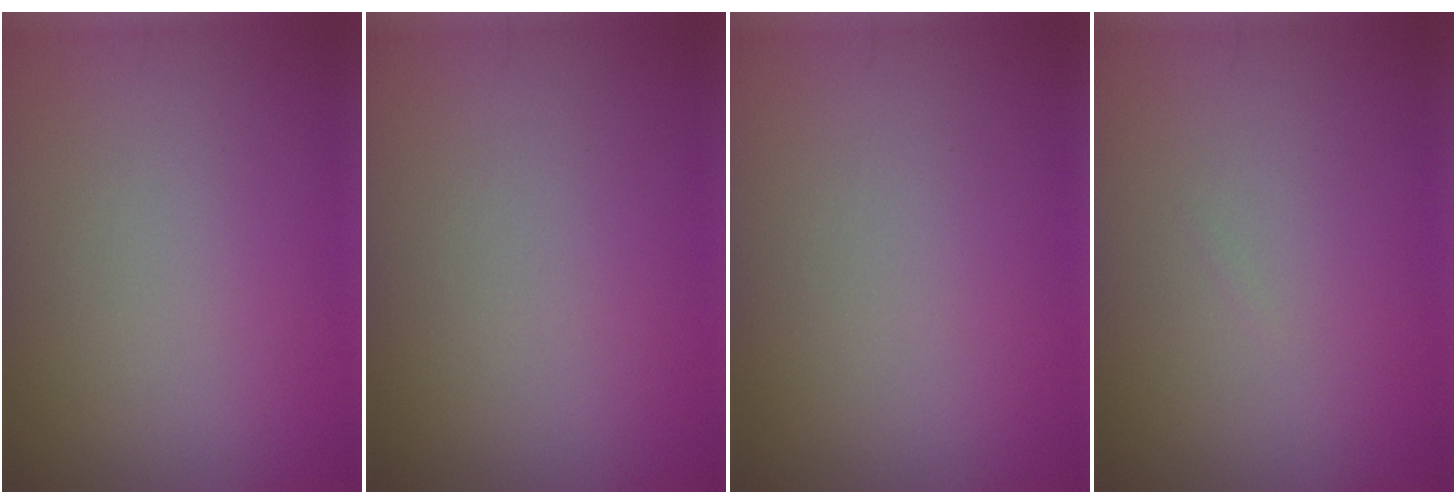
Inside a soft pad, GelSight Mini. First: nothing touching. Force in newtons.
{"total": 0.0}
{"total": 0.0}
{"total": 0.0}